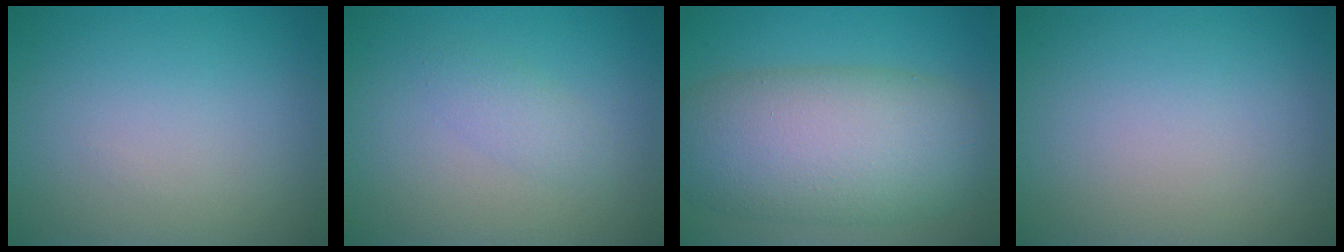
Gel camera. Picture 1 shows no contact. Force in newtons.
{"total": 1.5, "press": 1.5, "slide": 0.1}
{"total": 10.7, "press": 10.7, "slide": 0.5}
{"total": 0.0}